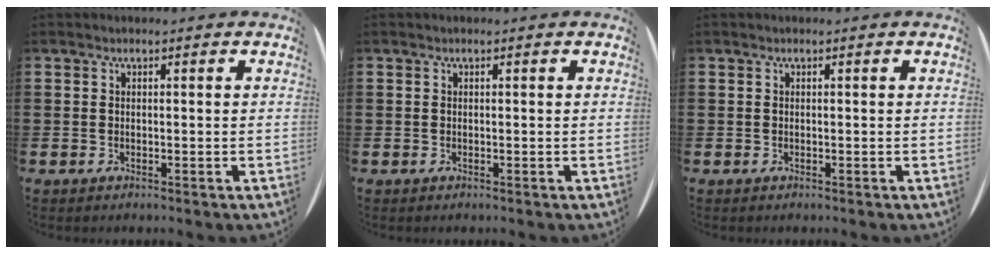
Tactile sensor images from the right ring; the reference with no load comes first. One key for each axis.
{"total": 0.0}
{"total": 0.0}